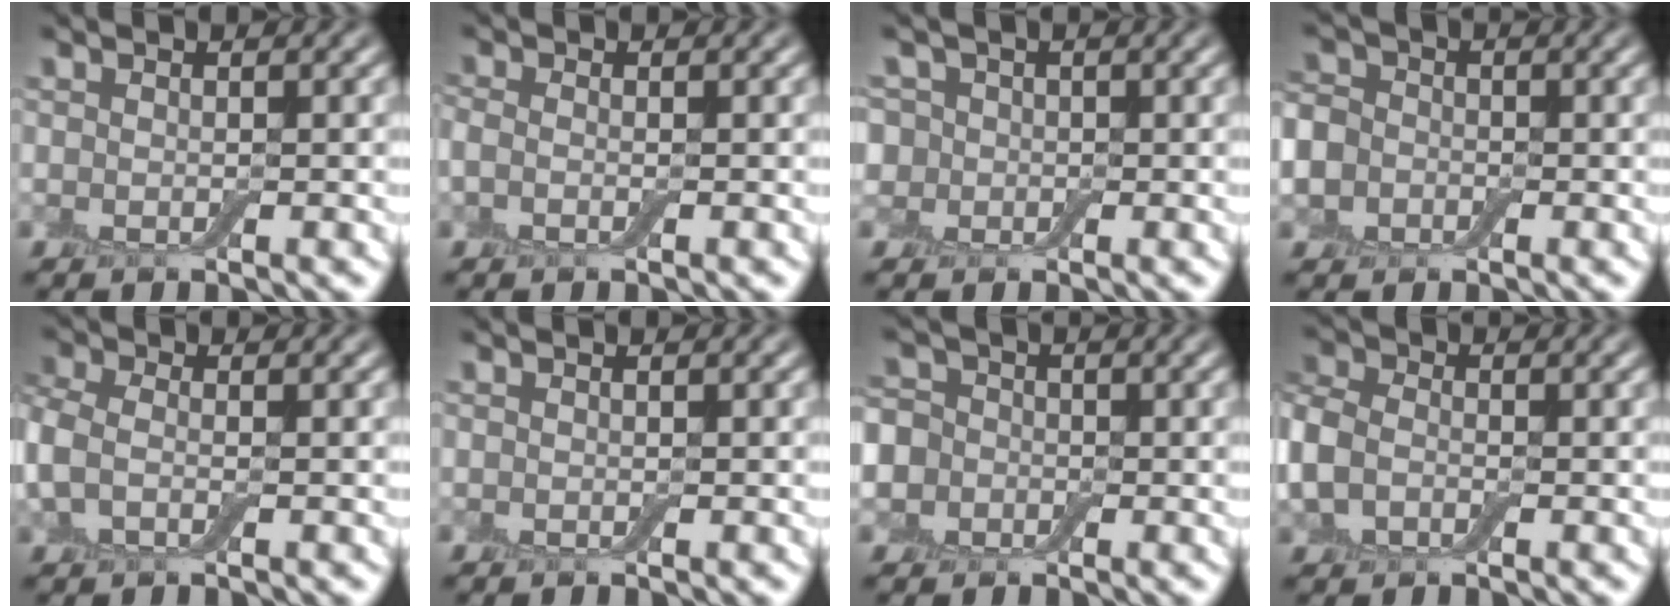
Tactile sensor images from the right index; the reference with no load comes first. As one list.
[{"total": 1.2, "force": [-0.3, 0.7, 0.8], "torque": [-0.022, 0.002, -0.012]}, {"total": 4.8, "force": [1.5, 4.1, 2.1], "torque": [-0.037, 0.027, -0.007]}, {"total": 8.3, "force": [-1.9, 7.4, 3.2], "torque": [-0.076, 0.007, -0.088]}, {"total": 3.3, "force": [-0.2, 2.3, 2.3], "torque": [-0.063, 0.005, -0.014]}, {"total": 0.0}, {"total": 7.6, "force": [-1.3, 7.0, 2.8], "torque": [-0.058, 0.024, -0.078]}, {"total": 4.3, "force": [-0.7, 3.3, 2.6], "torque": [-0.069, 0.003, -0.027]}]